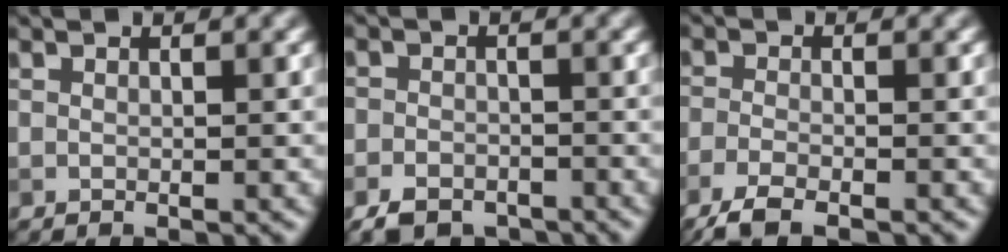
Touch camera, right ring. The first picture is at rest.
{"total": 4.4, "force": [-3.3, 2.4, 1.8], "torque": [-0.029, -0.005, -0.065]}
{"total": 3.7, "force": [-2.9, 1.0, 2.2], "torque": [-0.047, -0.010, -0.066]}